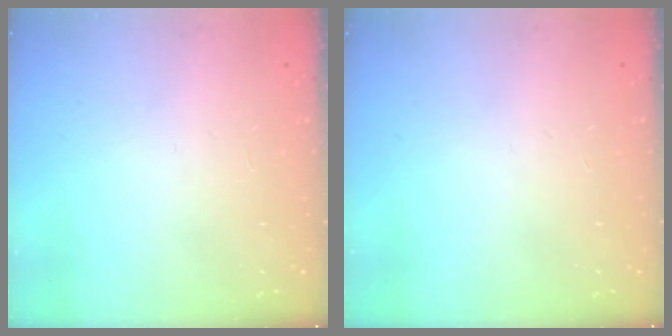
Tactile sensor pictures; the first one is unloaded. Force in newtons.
{"total": 0.0}